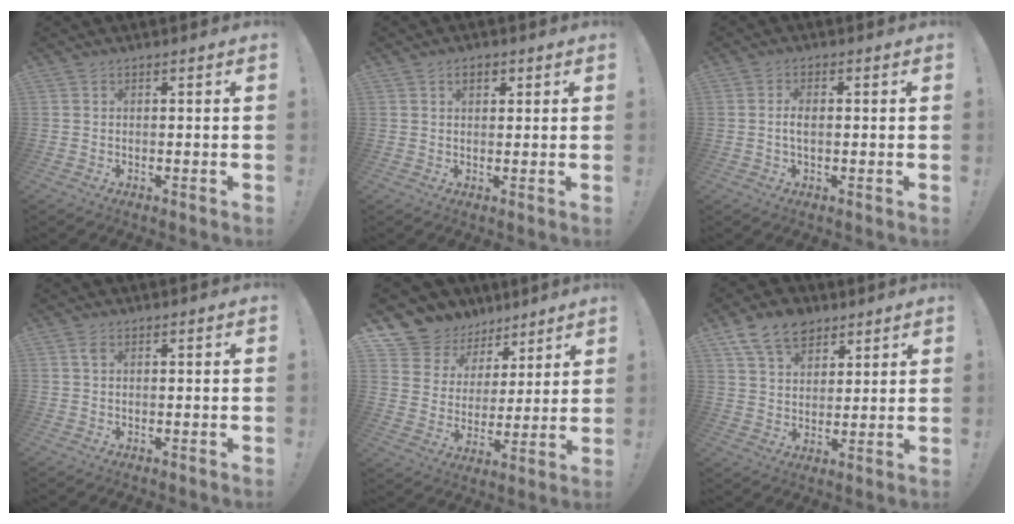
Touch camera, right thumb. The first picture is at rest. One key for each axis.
{"total": 2.9, "fx": 1.2, "fy": 2.0, "fz": 1.8, "tx": -0.022, "ty": 0.001, "tz": 0.019}
{"total": 3.5, "fx": -0.1, "fy": 1.8, "fz": 3.0, "tx": -0.051, "ty": 0.007, "tz": -0.003}
{"total": 1.5, "fx": 0.6, "fy": 0.5, "fz": 1.3, "tx": -0.021, "ty": 0.001, "tz": 0.008}
{"total": 10.0, "fx": 6.9, "fy": 7.2, "fz": 1.2, "tx": -0.027, "ty": -0.061, "tz": 0.138}
{"total": 12.0, "fx": 7.5, "fy": 7.7, "fz": 5.1, "tx": -0.080, "ty": -0.037, "tz": 0.145}